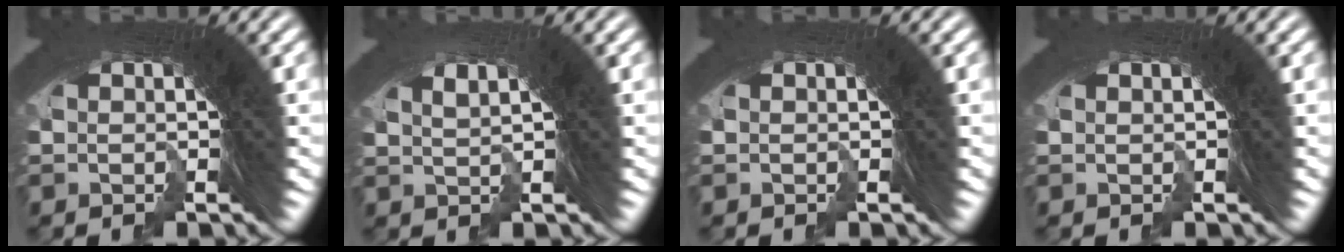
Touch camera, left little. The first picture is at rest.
{"total": 2.0, "force": [0.0, 1.3, 1.5], "torque": [-0.050, -0.007, 0.001]}
{"total": 0.6, "force": [-0.4, -0.3, -0.4], "torque": [0.006, -0.004, -0.005]}
{"total": 0.0}